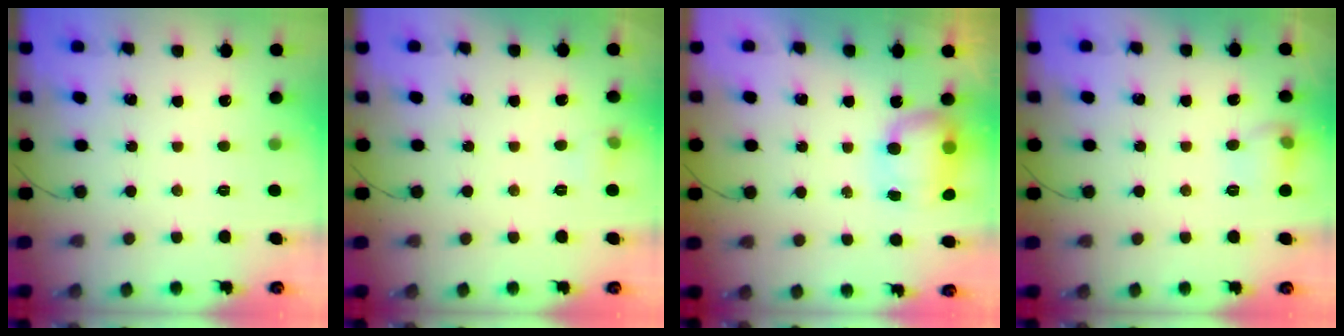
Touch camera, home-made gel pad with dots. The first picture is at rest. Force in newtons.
{"total": 4.2, "press": 3.9, "slide": 1.3}
{"total": 10.0, "press": 8.8, "slide": 4.8}
{"total": 7.3, "press": 7.2, "slide": 1.2}